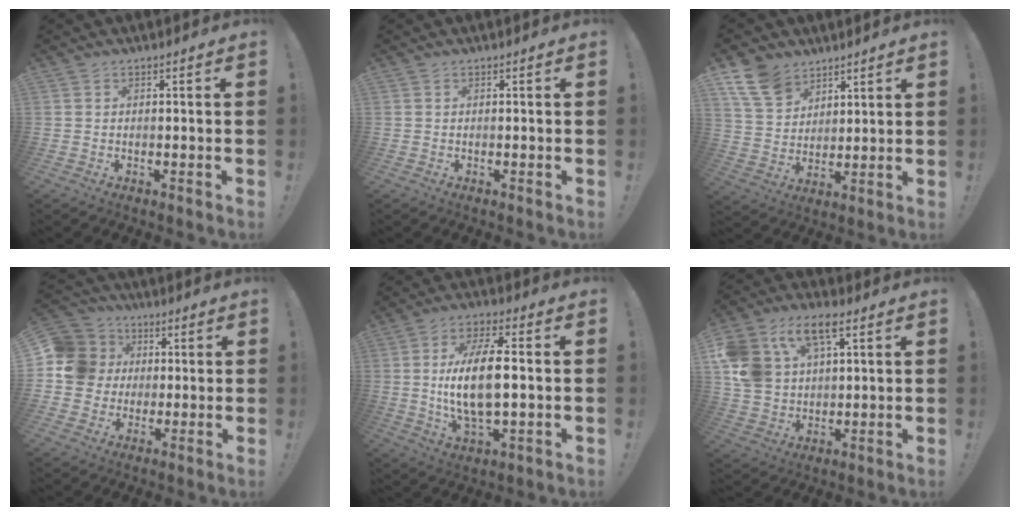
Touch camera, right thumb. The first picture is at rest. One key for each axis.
{"total": 0.0}
{"total": 11.7, "fx": 7.7, "fy": 7.5, "fz": 4.6, "tx": -0.090, "ty": -0.039, "tz": 0.154}
{"total": 12.5, "fx": 1.1, "fy": 11.7, "fz": 4.4, "tx": -0.079, "ty": 0.009, "tz": 0.028}
{"total": 15.9, "fx": 0.3, "fy": 6.5, "fz": 14.5, "tx": -0.286, "ty": -0.001, "tz": -0.004}
{"total": 15.2, "fx": 6.8, "fy": 10.3, "fz": 8.8, "tx": -0.180, "ty": -0.018, "tz": 0.130}